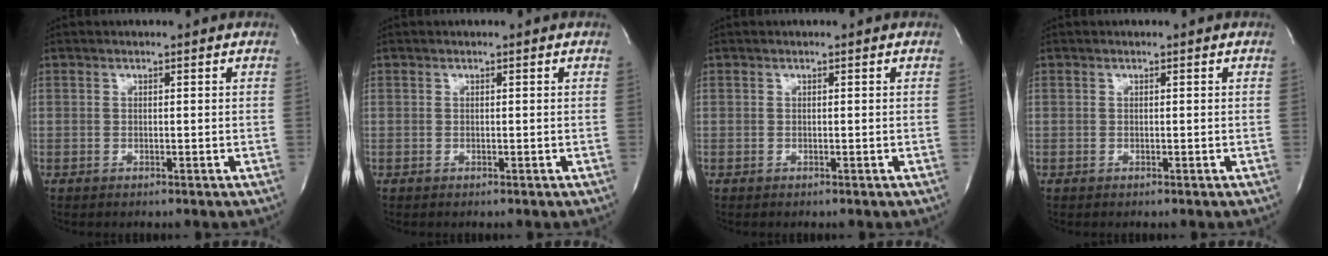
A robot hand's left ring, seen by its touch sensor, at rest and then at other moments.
{"total": 0.0}
{"total": 0.0}
{"total": 0.0}